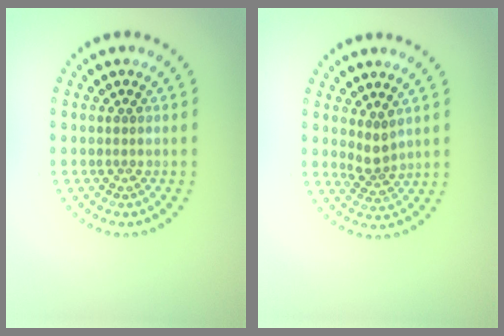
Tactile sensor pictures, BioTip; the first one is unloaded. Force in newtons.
{"total": 1.9, "press": 1.5, "slide": 1.2}